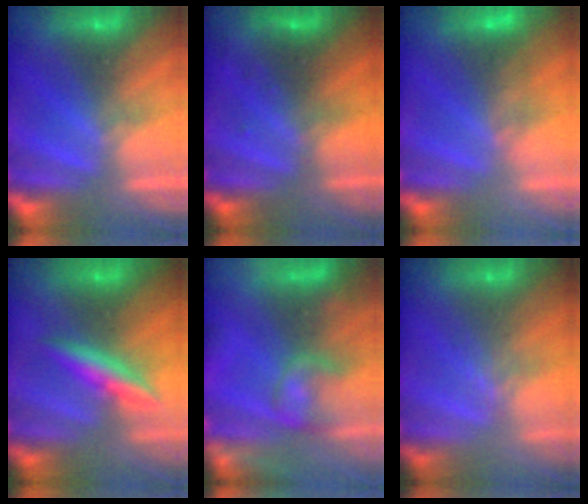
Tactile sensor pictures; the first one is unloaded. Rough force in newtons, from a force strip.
{"total": 2.8}
{"total": 3.9}
{"total": 2.6}
{"total": 8.5}
{"total": 3.0}